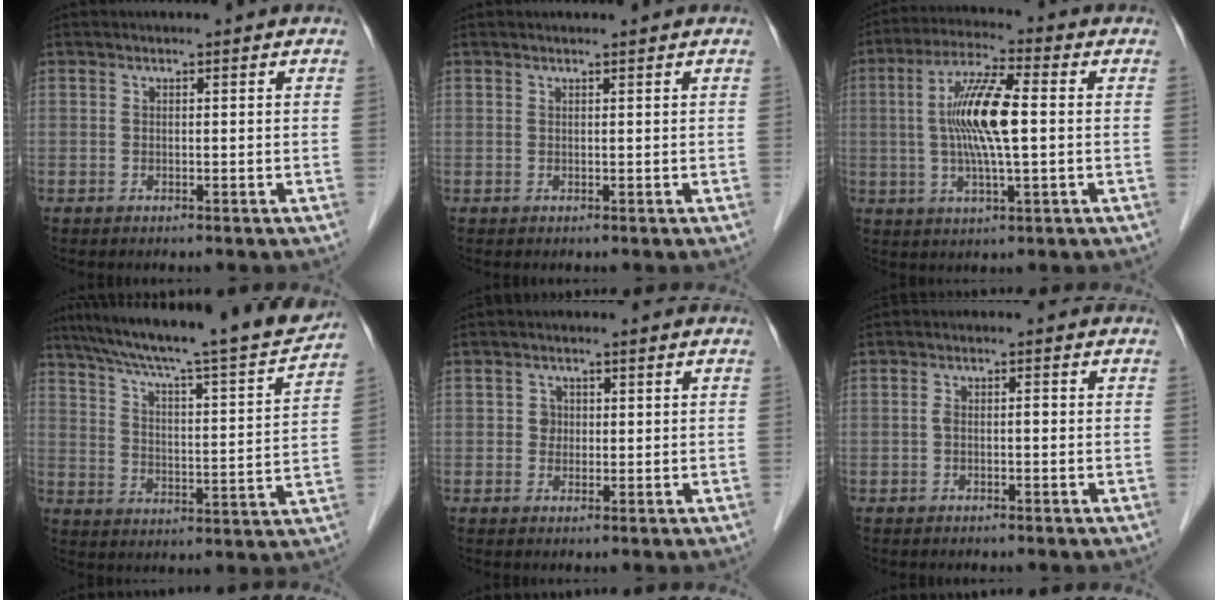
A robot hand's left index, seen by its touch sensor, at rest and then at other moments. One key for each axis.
{"total": 0.6, "fx": 0.5, "fy": 0.0, "fz": 0.2, "tx": -0.004, "ty": 0.004, "tz": 0.010}
{"total": 10.8, "fx": 0.5, "fy": 1.4, "fz": 10.7, "tx": -0.215, "ty": 0.005, "tz": 0.003}
{"total": 22.6, "fx": 20.0, "fy": 0.8, "fz": 10.6, "tx": -0.172, "ty": -0.020, "tz": 0.277}
{"total": 1.8, "fx": 0.3, "fy": 1.8, "fz": 0.5, "tx": -0.011, "ty": 0.004, "tz": 0.002}
{"total": 1.6, "fx": -0.3, "fy": 0.8, "fz": 1.4, "tx": -0.031, "ty": 0.013, "tz": -0.005}